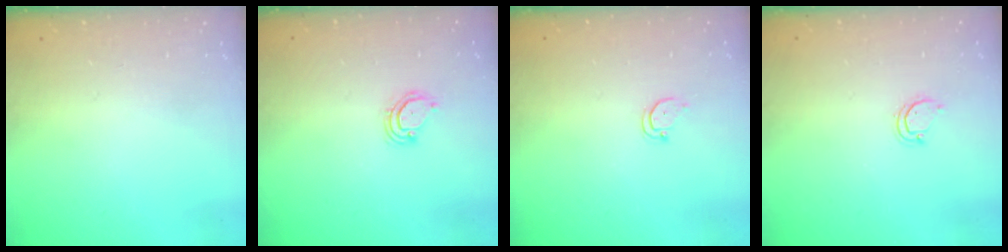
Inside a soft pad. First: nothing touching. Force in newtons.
{"total": 4.3, "press": 4.3, "slide": 0.3}
{"total": 2.4, "press": 2.4, "slide": 0.2}
{"total": 3.0, "press": 3.0, "slide": 0.2}